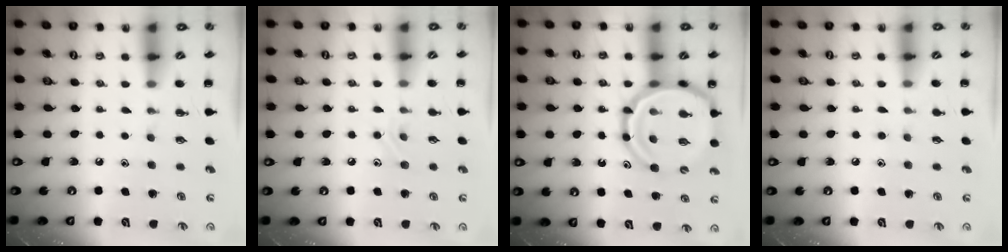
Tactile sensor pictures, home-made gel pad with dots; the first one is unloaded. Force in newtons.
{"total": 7.6, "press": 7.4, "slide": 1.9}
{"total": 17.5, "press": 17.0, "slide": 4.2}
{"total": 4.6, "press": 4.2, "slide": 1.8}